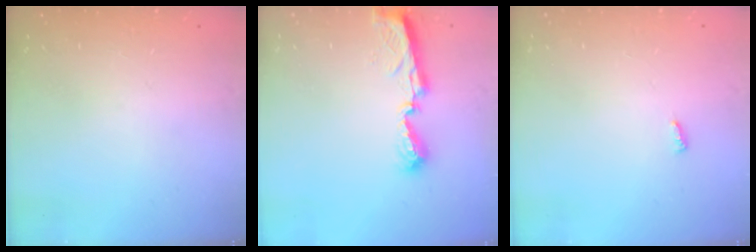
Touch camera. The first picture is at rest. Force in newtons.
{"total": 8.6, "press": 8.6, "slide": 0.4}
{"total": 2.8, "press": 2.8, "slide": 0.4}